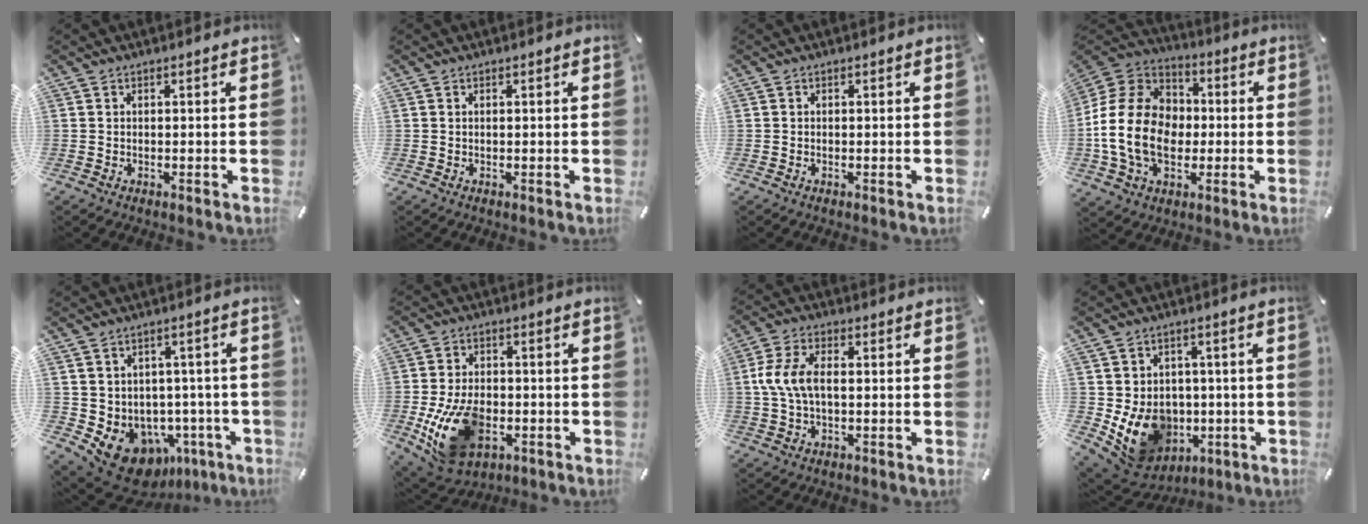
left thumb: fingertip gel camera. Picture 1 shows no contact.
{"total": 0.0}
{"total": 0.0}
{"total": 17.8, "force": [-2.7, 13.8, 10.9], "torque": [-0.246, 0.029, -0.049]}
{"total": 10.8, "force": [-5.8, 7.9, 4.5], "torque": [-0.081, 0.020, -0.090]}
{"total": 15.8, "force": [-4.1, 10.5, 11.1], "torque": [-0.216, 0.006, -0.066]}
{"total": 8.0, "force": [0.3, 4.7, 6.6], "torque": [-0.154, 0.004, -0.001]}
{"total": 12.2, "force": [-1.8, 10.8, 5.4], "torque": [-0.111, -0.008, -0.020]}